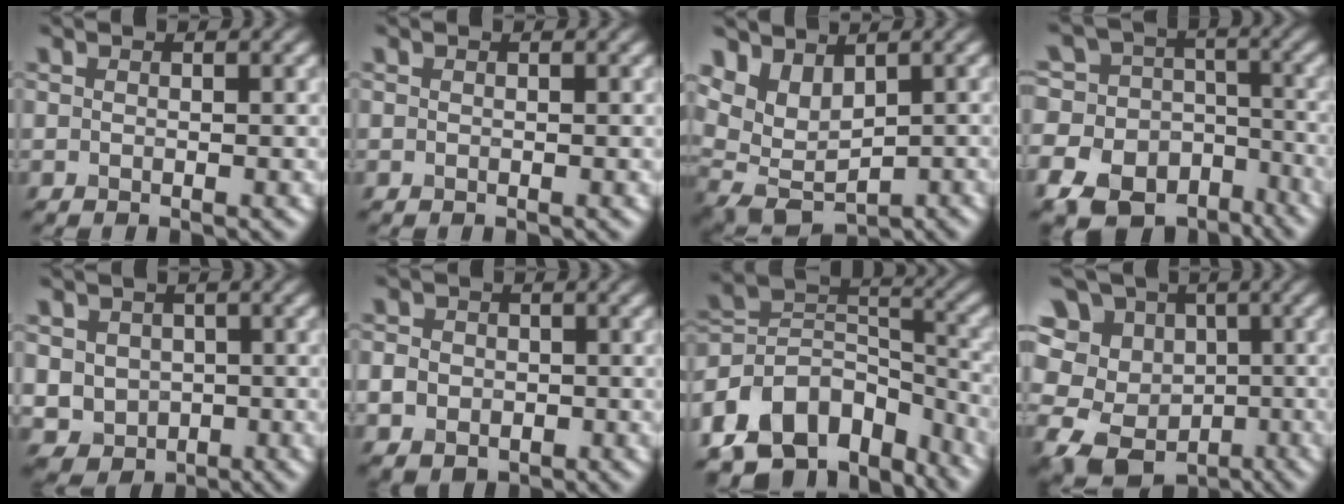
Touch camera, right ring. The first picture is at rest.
{"total": 0.0}
{"total": 4.6, "force": [2.2, 2.5, 3.1], "torque": [-0.065, -0.015, 0.051]}
{"total": 15.2, "force": [-8.9, 11.6, 4.2], "torque": [-0.092, -0.033, -0.141]}
{"total": 4.7, "force": [-0.2, 4.3, 1.9], "torque": [-0.037, -0.006, -0.007]}
{"total": 3.1, "force": [-0.5, 2.7, 1.5], "torque": [-0.019, -0.005, -0.011]}
{"total": 11.3, "force": [-7.4, 6.9, 5.0], "torque": [-0.095, 0.018, -0.127]}
{"total": 13.6, "force": [2.1, 12.0, 6.1], "torque": [-0.149, 0.032, 0.019]}